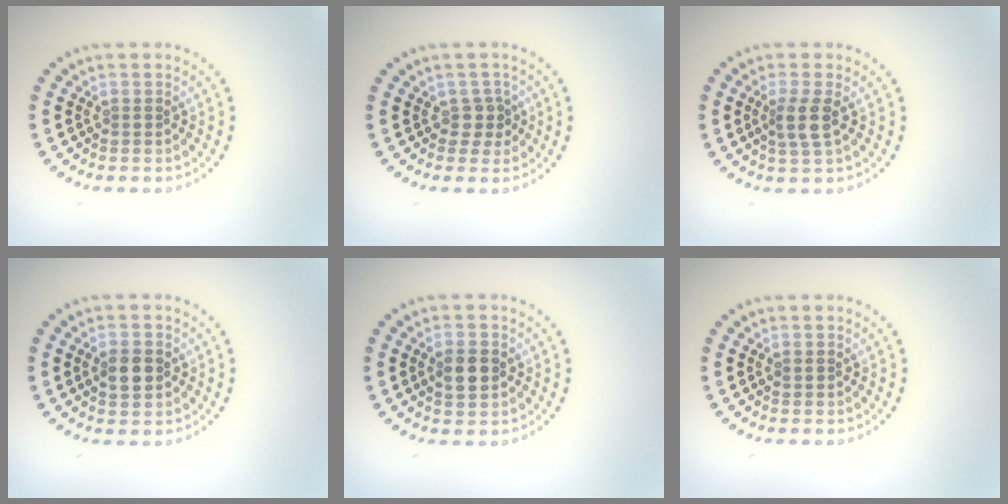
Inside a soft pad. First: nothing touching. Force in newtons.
{"total": 1.7, "press": 1.4, "slide": 0.9}
{"total": 2.4, "press": 2.0, "slide": 1.3}
{"total": 3.4, "press": 3.4, "slide": 0.2}
{"total": 2.7, "press": 2.7, "slide": 0.1}
{"total": 0.7, "press": 0.7, "slide": 0.1}